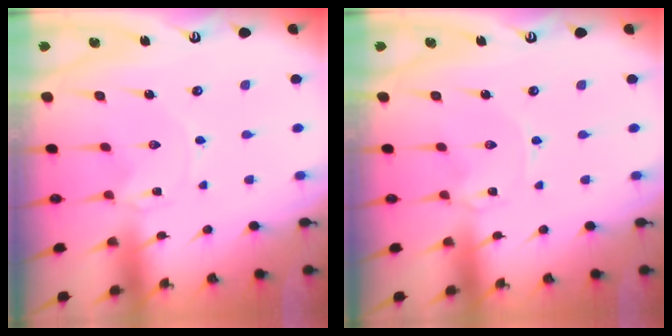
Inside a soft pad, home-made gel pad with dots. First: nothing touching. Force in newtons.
{"total": 0.0}